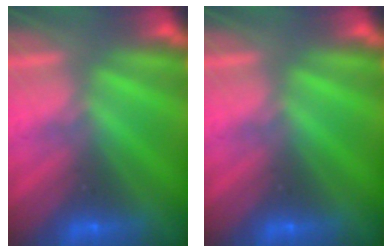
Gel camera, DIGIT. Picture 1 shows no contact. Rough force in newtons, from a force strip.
{"total": 0.0}